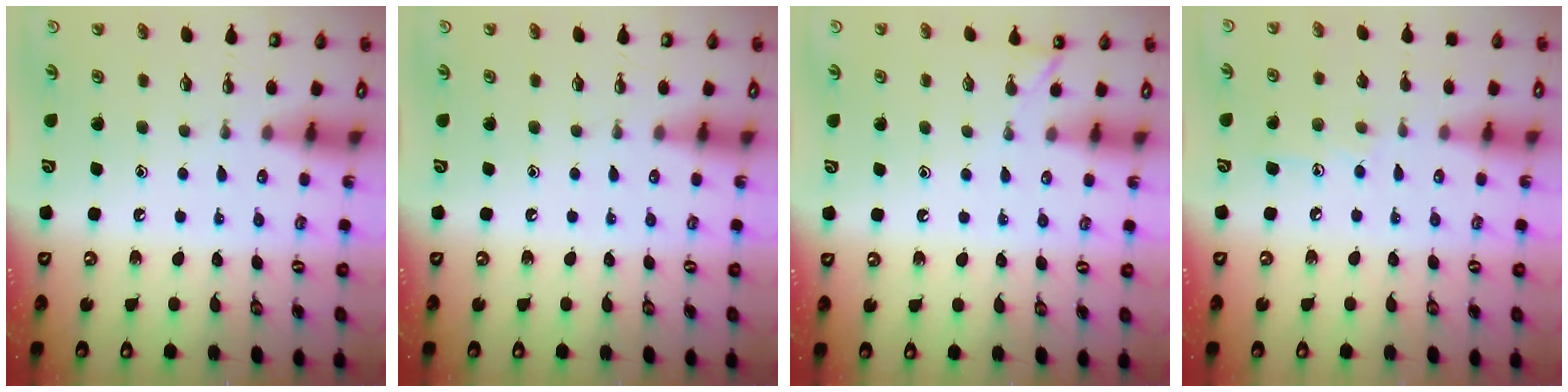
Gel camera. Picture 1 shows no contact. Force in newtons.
{"total": 0.0}
{"total": 2.2, "press": 2.2, "slide": 0.3}
{"total": 8.1, "press": 8.0, "slide": 0.5}